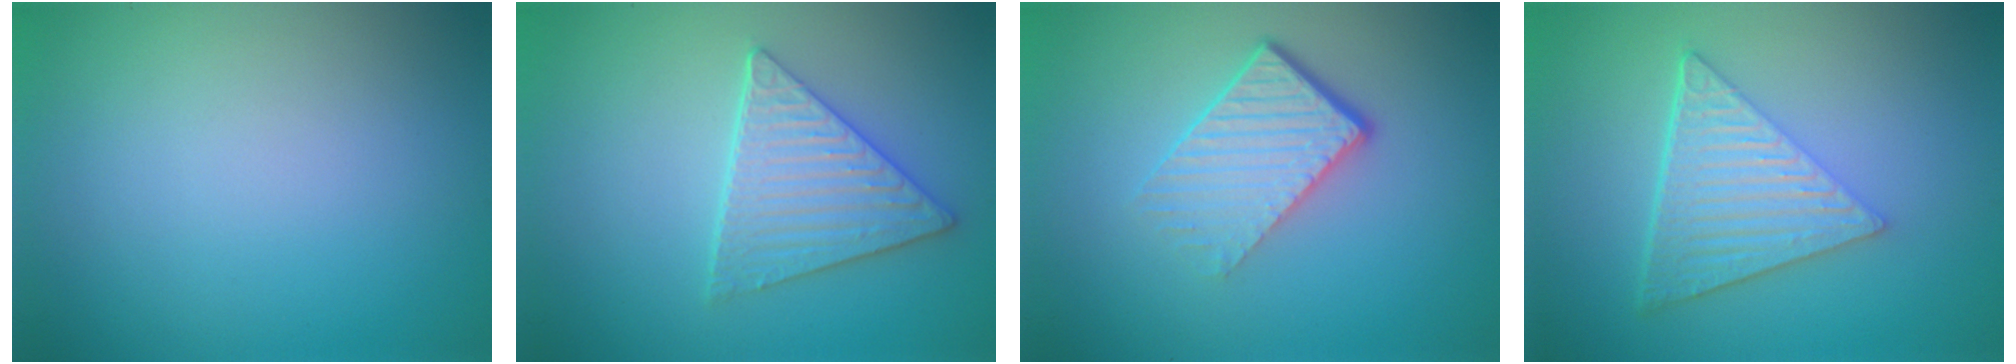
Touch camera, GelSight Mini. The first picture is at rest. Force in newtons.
{"total": 4.0, "press": 3.8, "slide": 1.4}
{"total": 4.7, "press": 2.8, "slide": 3.8}
{"total": 6.3, "press": 4.2, "slide": 4.7}